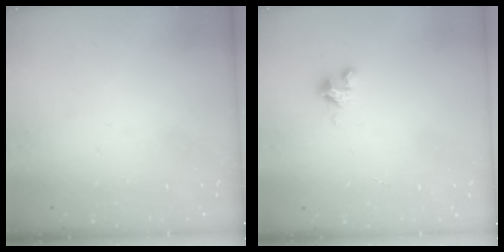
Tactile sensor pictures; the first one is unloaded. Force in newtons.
{"total": 2.8, "press": 2.8, "slide": 0.2}